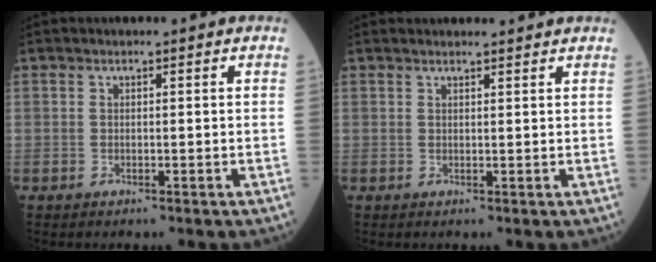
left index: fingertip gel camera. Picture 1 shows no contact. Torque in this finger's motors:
{"motor_torque": [0.58, -0.79, -0.08, 0.01]}